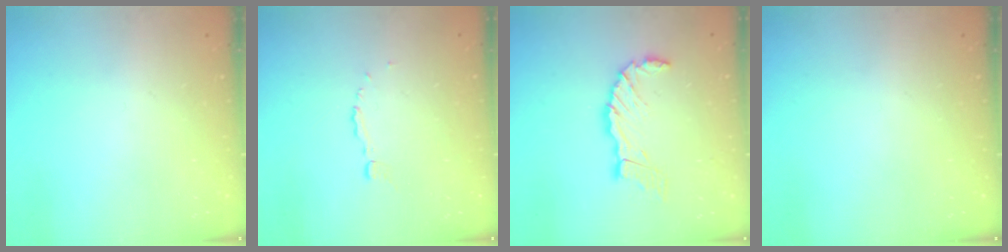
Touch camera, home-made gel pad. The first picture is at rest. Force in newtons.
{"total": 4.0, "press": 4.0, "slide": 0.2}
{"total": 10.7, "press": 10.6, "slide": 1.4}
{"total": 0.0}